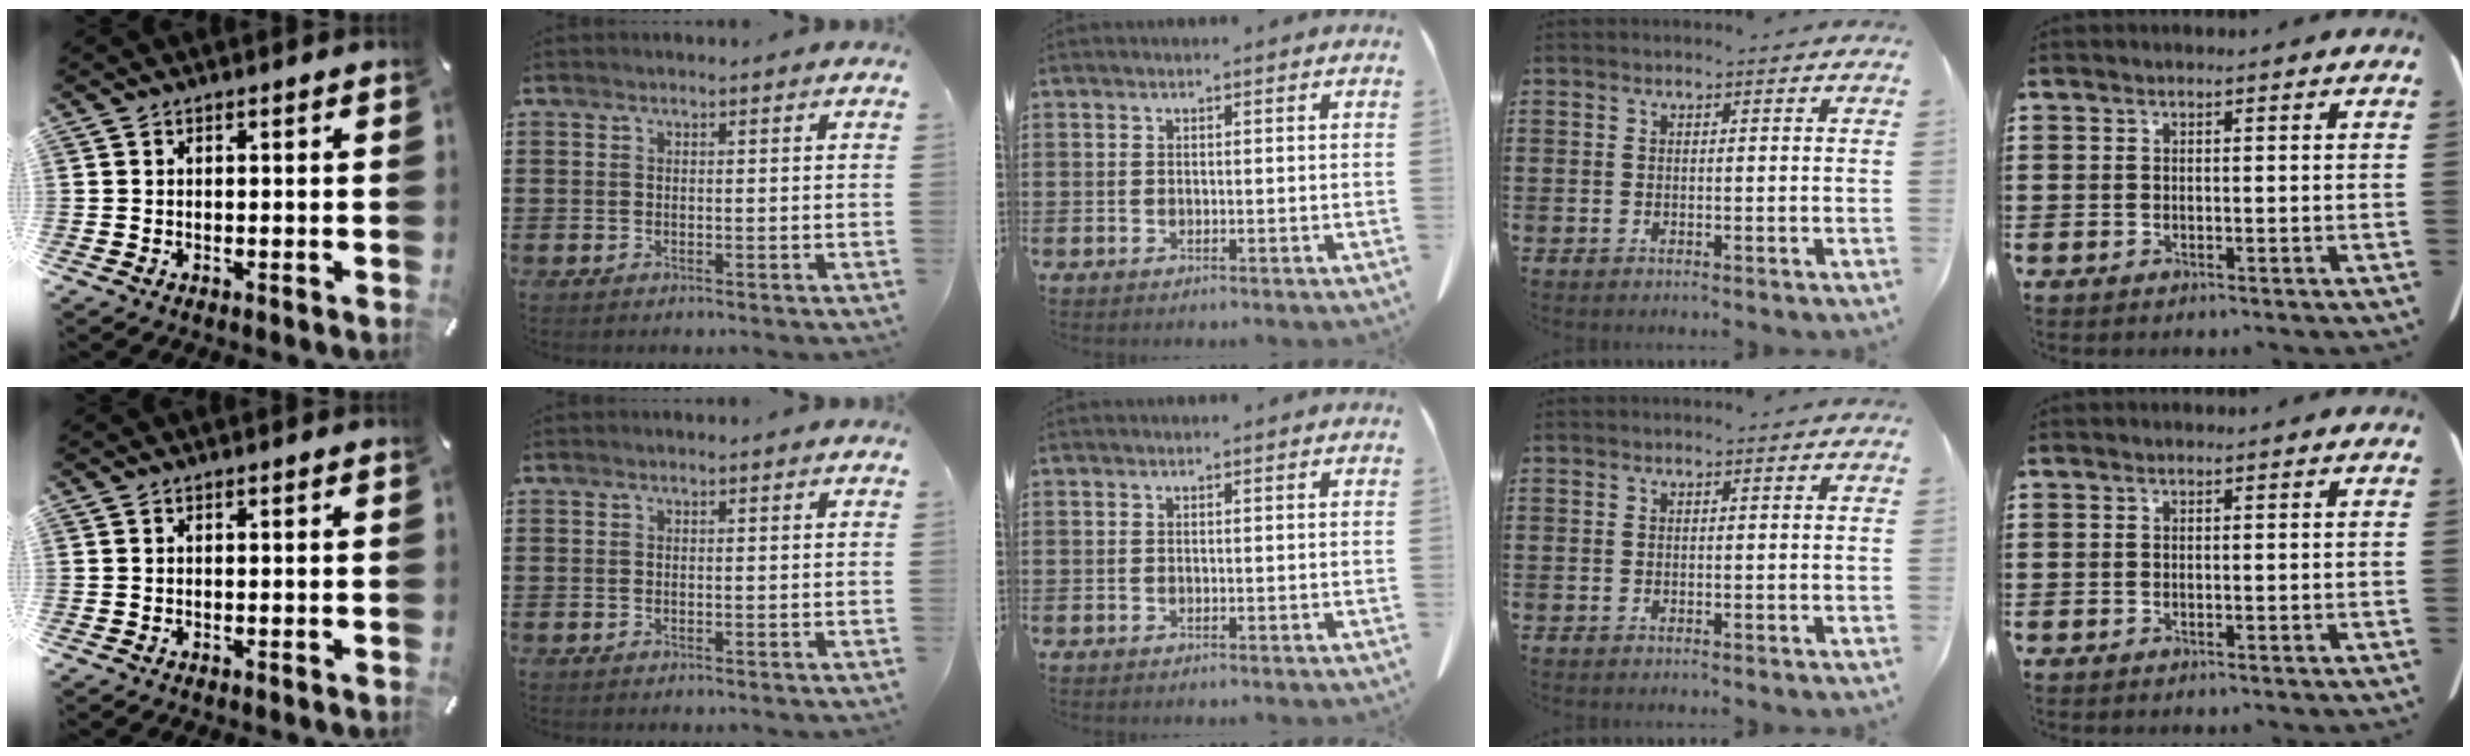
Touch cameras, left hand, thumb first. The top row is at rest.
{}